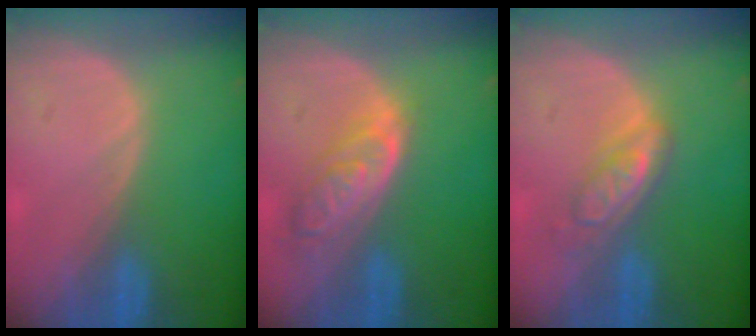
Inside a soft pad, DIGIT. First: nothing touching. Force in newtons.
{"total": 6.5, "press": 5.9, "slide": 2.7}
{"total": 5.4, "press": 4.7, "slide": 2.8}